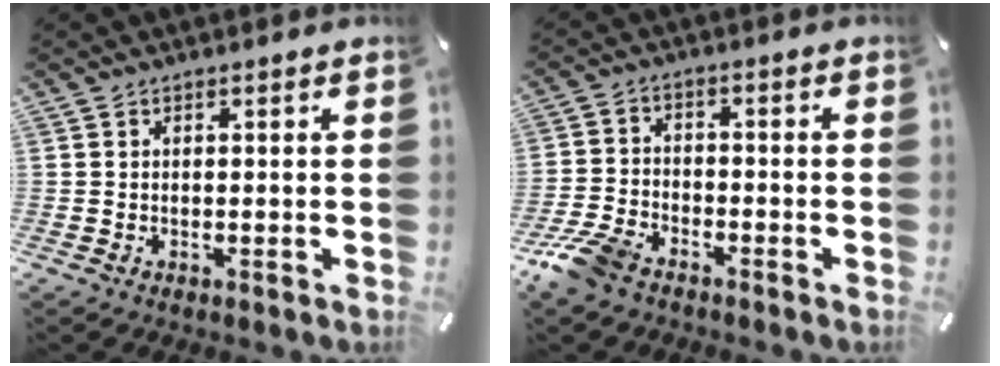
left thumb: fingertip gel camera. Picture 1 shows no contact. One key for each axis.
{"total": 8.1, "fx": -6.0, "fy": 3.8, "fz": 3.8, "tx": -0.094, "ty": 0.020, "tz": -0.119}